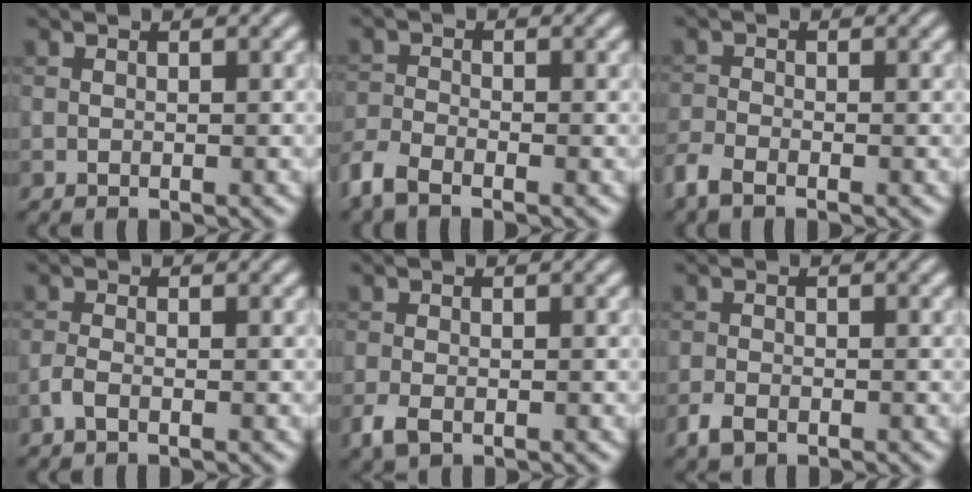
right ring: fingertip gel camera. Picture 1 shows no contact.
{"total": 3.2, "force": [-2.4, 1.2, 1.7], "torque": [-0.040, -0.009, -0.063]}
{"total": 2.4, "force": [-1.8, 1.0, 1.3], "torque": [-0.034, -0.008, -0.049]}
{"total": 1.2, "force": [-0.7, 0.3, 1.0], "torque": [-0.026, 0.002, -0.019]}
{"total": 2.2, "force": [-1.1, 1.2, 1.5], "torque": [-0.037, -0.007, -0.024]}
{"total": 1.9, "force": [-1.2, 1.0, 1.0], "torque": [-0.021, -0.004, -0.028]}